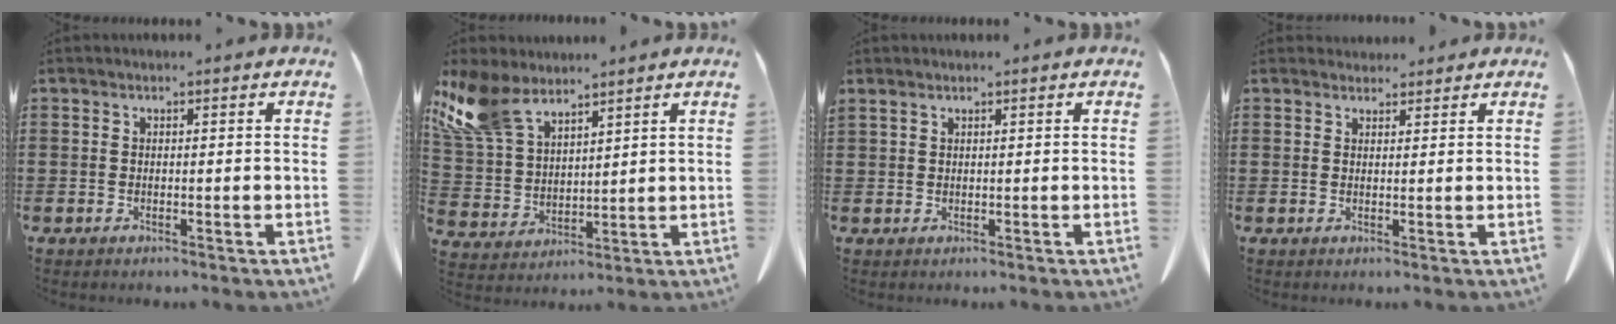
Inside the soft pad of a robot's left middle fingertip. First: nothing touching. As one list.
[{"total": 10.2, "force": [7.4, 4.6, 5.2], "torque": [-0.143, -0.015, 0.141]}, {"total": 0.8, "force": [0.7, 0.0, 0.4], "torque": [-0.011, -0.004, 0.015]}, {"total": 1.9, "force": [1.8, 0.6, 0.1], "torque": [0.003, -0.002, 0.034]}]